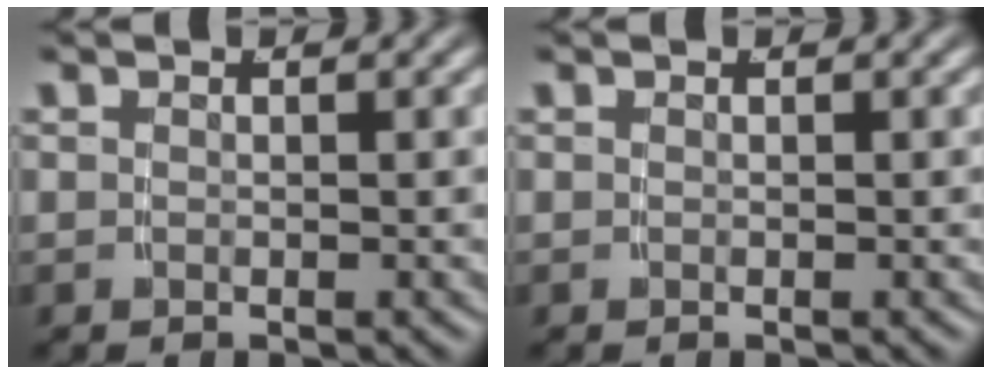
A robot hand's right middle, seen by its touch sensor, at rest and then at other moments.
{"total": 0.0}